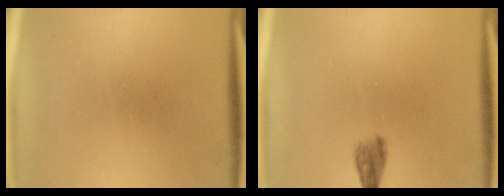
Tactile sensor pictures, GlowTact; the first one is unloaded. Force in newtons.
{"total": 2.4}